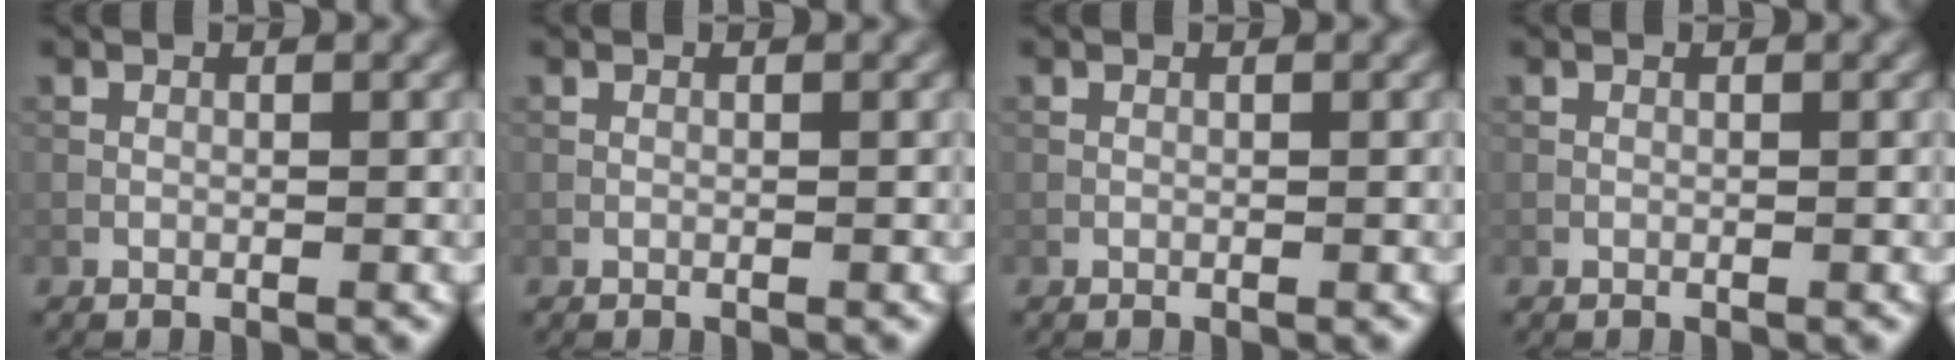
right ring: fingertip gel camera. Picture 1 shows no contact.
{"total": 0.0}
{"total": 0.0}
{"total": 0.0}